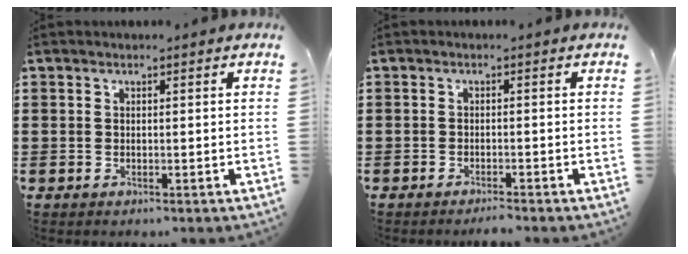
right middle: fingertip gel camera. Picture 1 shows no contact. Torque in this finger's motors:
{"motor_torque": [0.02, -0.02, 0.00, 0.01]}